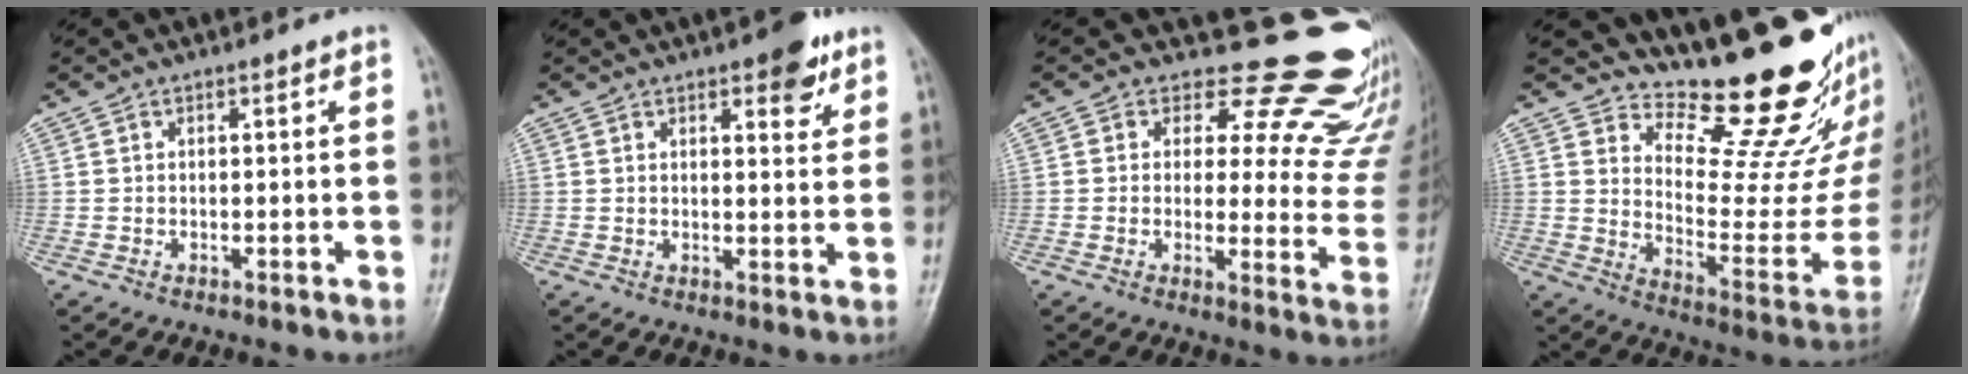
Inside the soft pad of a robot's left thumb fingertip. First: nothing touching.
{"total": 5.9, "force": [3.6, 2.3, 4.1], "torque": [-0.035, -0.016, 0.040]}
{"total": 19.7, "force": [16.2, 7.9, 7.9], "torque": [-0.043, -0.128, 0.170]}
{"total": 20.6, "force": [17.1, 5.8, 9.7], "torque": [-0.086, -0.159, 0.244]}